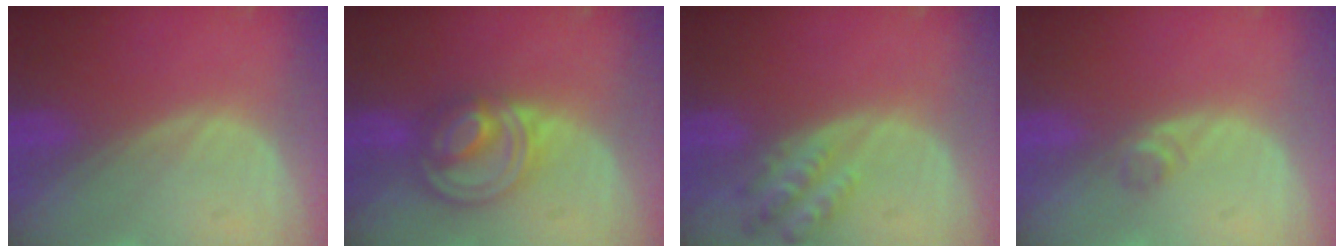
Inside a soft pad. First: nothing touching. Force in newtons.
{"total": 7.7, "press": 6.7, "slide": 3.9}
{"total": 5.3, "press": 5.0, "slide": 1.9}
{"total": 1.6, "press": 1.4, "slide": 0.8}